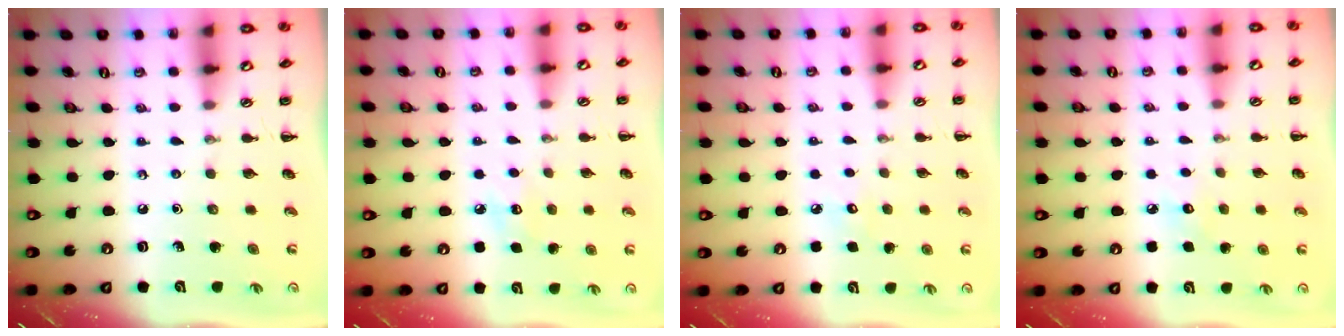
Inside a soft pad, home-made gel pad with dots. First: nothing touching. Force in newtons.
{"total": 6.4, "press": 6.1, "slide": 1.8}
{"total": 3.7, "press": 3.5, "slide": 0.9}
{"total": 5.5, "press": 5.3, "slide": 1.4}